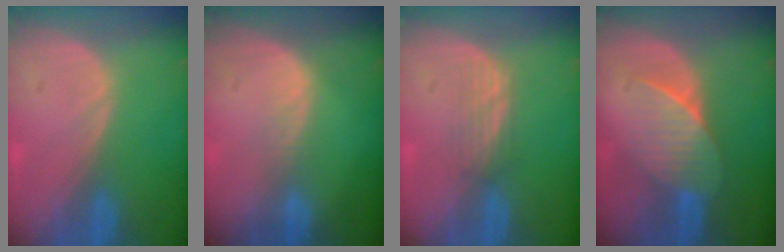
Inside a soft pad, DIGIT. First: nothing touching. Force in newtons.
{"total": 1.6, "press": 1.6, "slide": 0.1}
{"total": 2.9, "press": 2.6, "slide": 1.2}
{"total": 6.7, "press": 6.3, "slide": 2.2}